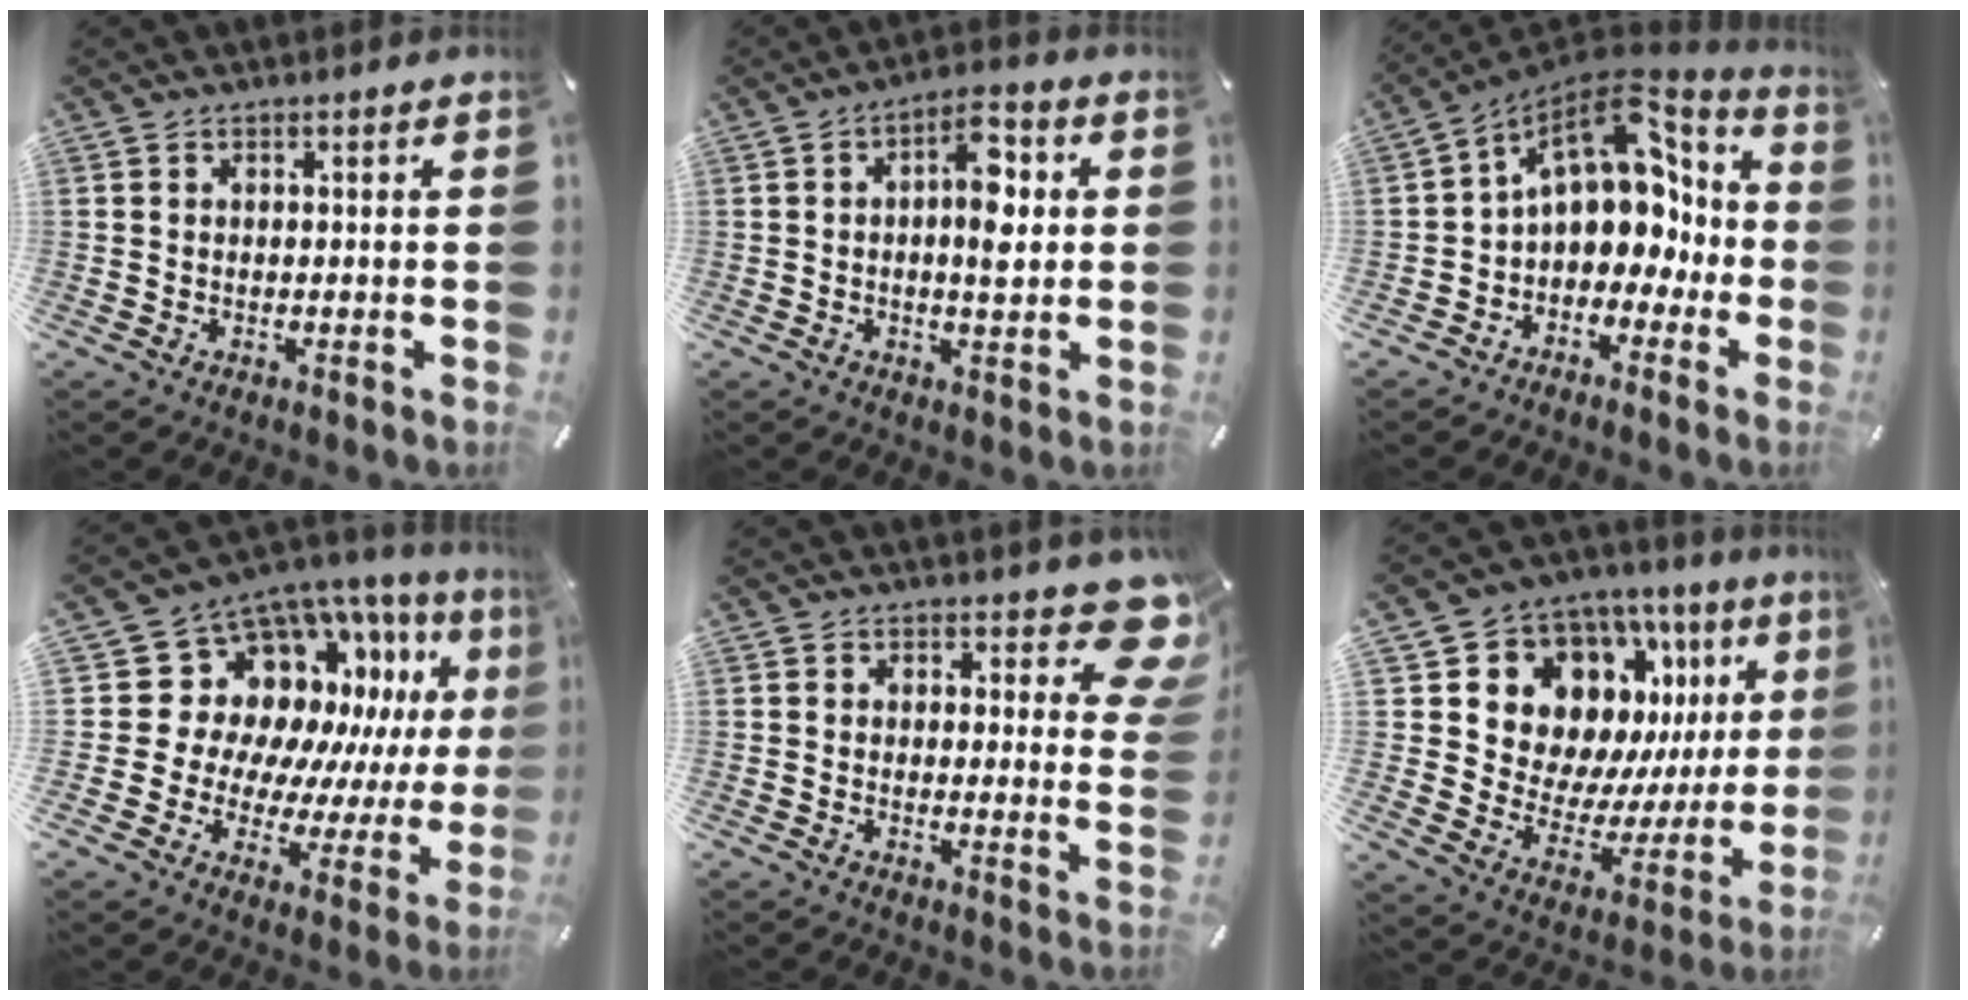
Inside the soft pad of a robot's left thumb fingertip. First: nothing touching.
{"total": 9.2, "force": [1.2, 4.1, 8.2], "torque": [-0.112, -0.001, 0.013]}
{"total": 16.1, "force": [4.1, 11.7, 10.4], "torque": [-0.141, -0.034, 0.074]}
{"total": 14.6, "force": [6.7, 11.2, 6.6], "torque": [-0.103, -0.083, 0.133]}
{"total": 8.9, "force": [5.8, 4.2, 5.3], "torque": [-0.049, -0.041, 0.100]}
{"total": 13.6, "force": [8.4, 9.8, 4.5], "torque": [-0.064, -0.094, 0.160]}